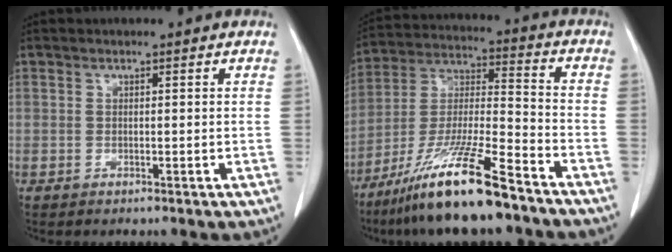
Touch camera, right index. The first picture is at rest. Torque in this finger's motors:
{"motor_torque": [1.54, -0.60, 0.45, 0.13]}